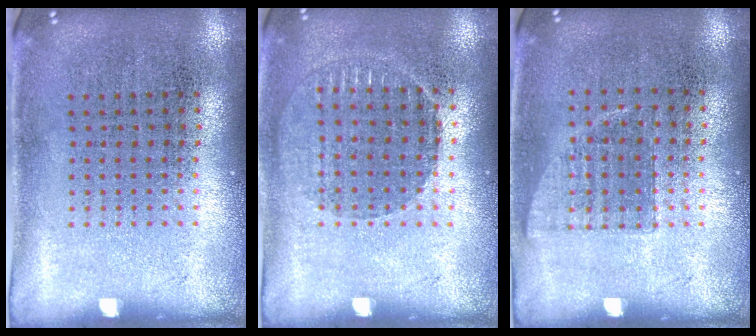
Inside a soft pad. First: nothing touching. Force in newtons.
{"total": 1.0, "press": 1.0, "slide": 0.2}
{"total": 0.7, "press": 0.6, "slide": 0.2}